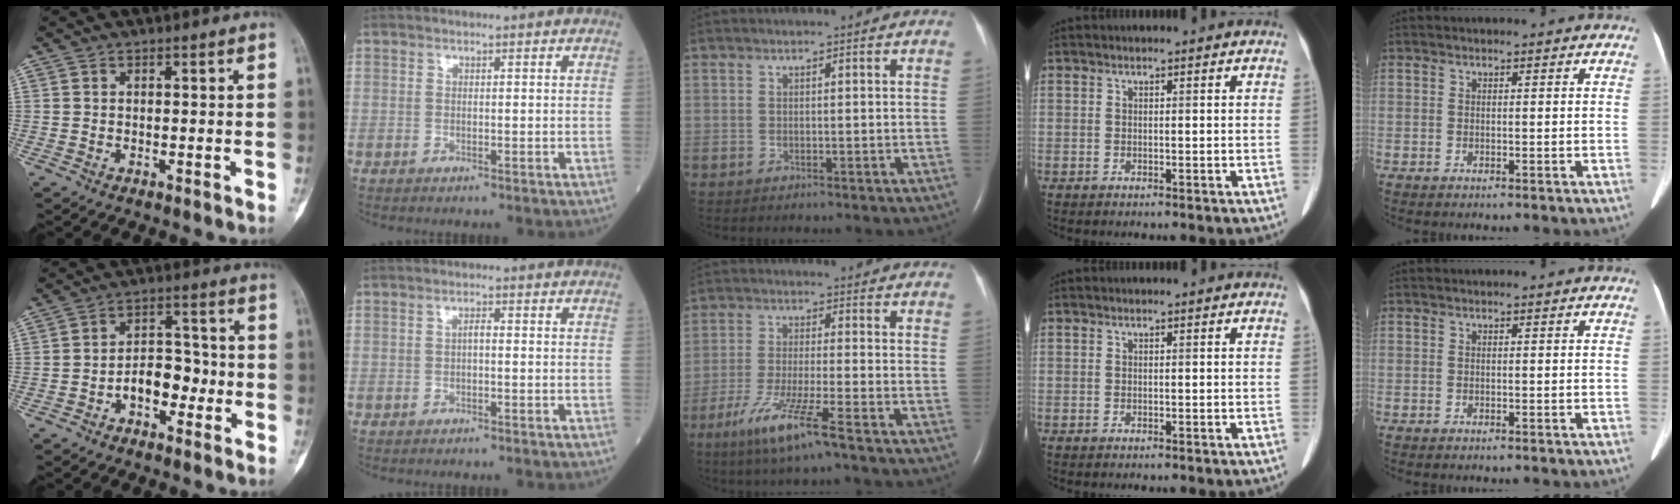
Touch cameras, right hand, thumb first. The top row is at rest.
{"thumb": {"total": 7.4, "force": [-2.6, 4.9, 4.9], "torque": [-0.050, 0.037, -0.052]}, "index": {"total": 1.1, "force": [-0.1, 0.3, 1.0], "torque": [-0.018, 0.003, -0.004]}, "middle": {"total": 8.6, "force": [-5.1, -0.5, 6.9], "torque": [-0.136, -0.025, -0.096]}}